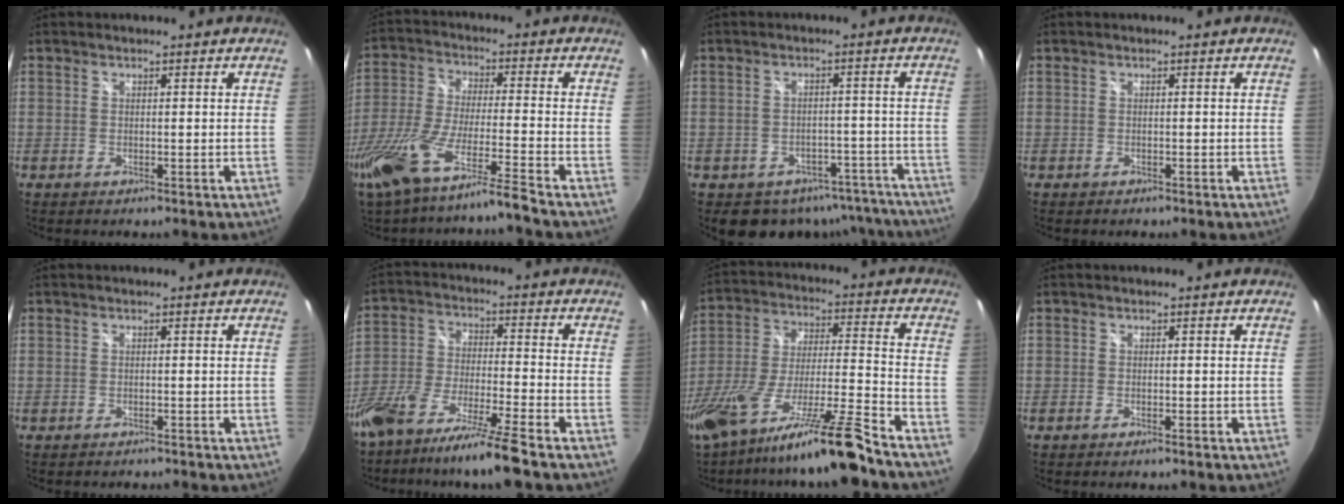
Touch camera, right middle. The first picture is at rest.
{"total": 15.5, "force": [-12.0, -0.7, 9.7], "torque": [-0.196, -0.043, -0.216]}
{"total": 11.3, "force": [-8.6, 6.6, 2.9], "torque": [-0.051, 0.017, -0.083]}
{"total": 0.0}
{"total": 1.2, "force": [-1.2, 0.3, 0.2], "torque": [-0.008, -0.008, -0.017]}
{"total": 12.2, "force": [-9.6, 0.4, 7.5], "torque": [-0.154, -0.019, -0.173]}
{"total": 22.3, "force": [-17.0, -0.3, 14.6], "torque": [-0.260, -0.056, -0.290]}
{"total": 0.9, "force": [-0.8, 0.1, 0.5], "torque": [-0.009, 0.001, -0.014]}